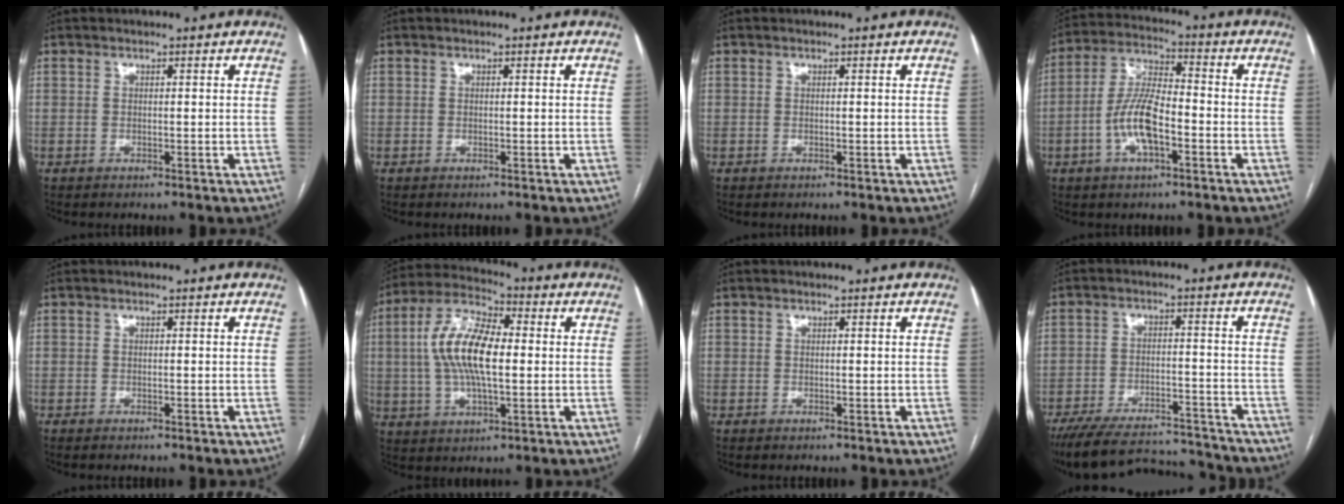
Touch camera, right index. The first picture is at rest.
{"total": 0.0}
{"total": 0.0}
{"total": 9.3, "force": [-2.9, 3.0, 8.3], "torque": [-0.178, 0.012, -0.052]}
{"total": 0.8, "force": [-0.7, 0.2, 0.3], "torque": [-0.008, -0.002, -0.010]}
{"total": 12.9, "force": [0.8, 4.7, 12.0], "torque": [-0.252, 0.020, 0.011]}
{"total": 0.0}
{"total": 18.0, "force": [-16.6, 3.8, 5.7], "torque": [-0.121, 0.001, -0.245]}